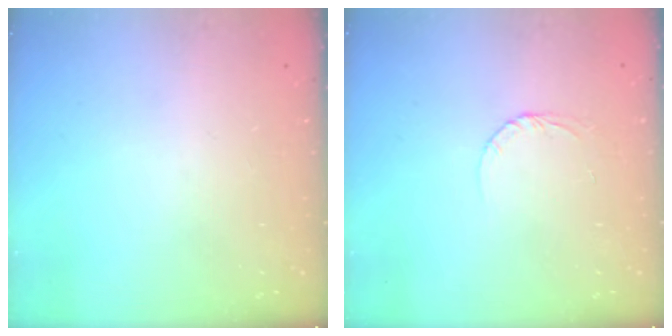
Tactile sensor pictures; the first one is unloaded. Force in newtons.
{"total": 3.5, "press": 3.5, "slide": 0.3}